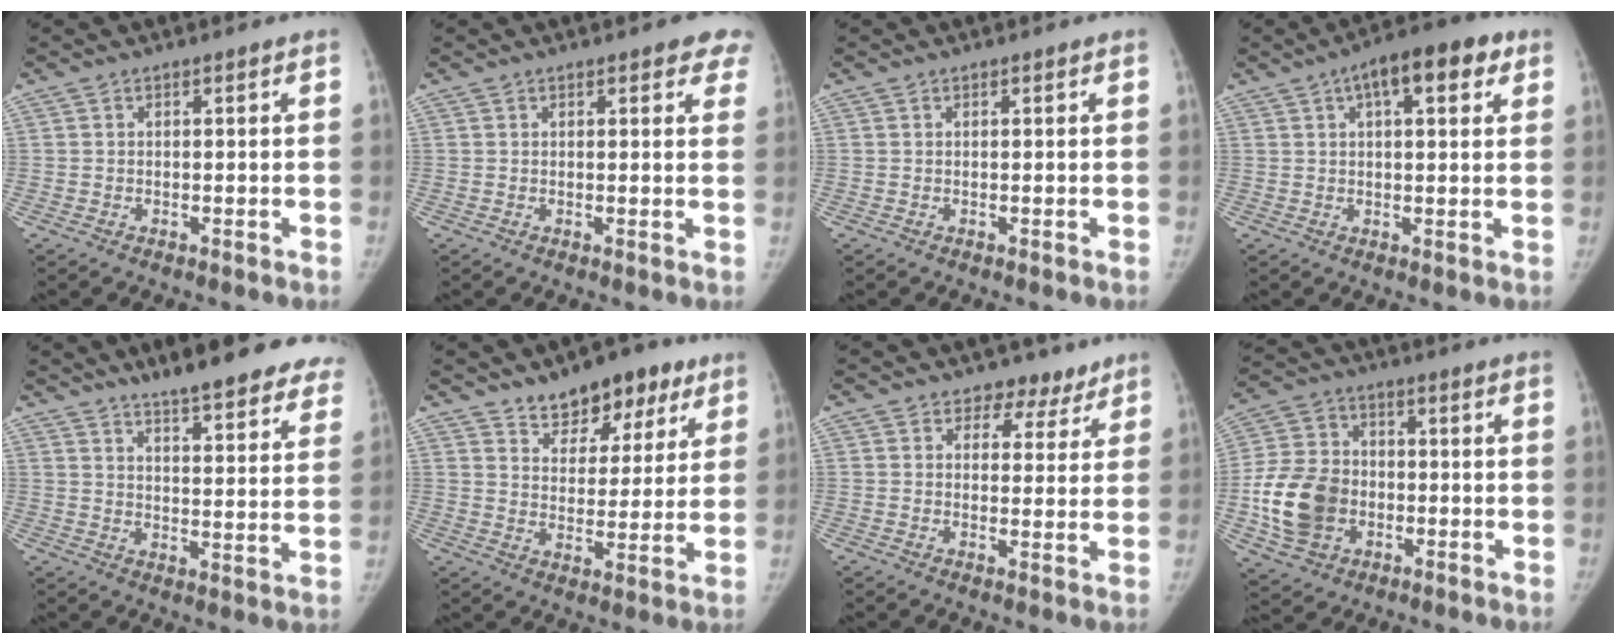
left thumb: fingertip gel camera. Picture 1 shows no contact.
{"total": 4.9, "force": [3.4, 2.0, 2.9], "torque": [-0.001, -0.007, 0.027]}
{"total": 0.0}
{"total": 11.2, "force": [4.9, 4.5, 9.0], "torque": [-0.104, 0.014, 0.063]}
{"total": 20.8, "force": [16.7, 4.9, 11.5], "torque": [-0.116, -0.068, 0.206]}
{"total": 11.9, "force": [8.2, 6.8, 5.3], "torque": [-0.026, -0.036, 0.124]}
{"total": 5.3, "force": [4.1, 3.4, 0.4], "torque": [0.030, -0.025, 0.048]}
{"total": 14.7, "force": [-3.1, 11.6, 8.5], "torque": [-0.146, 0.016, -0.057]}